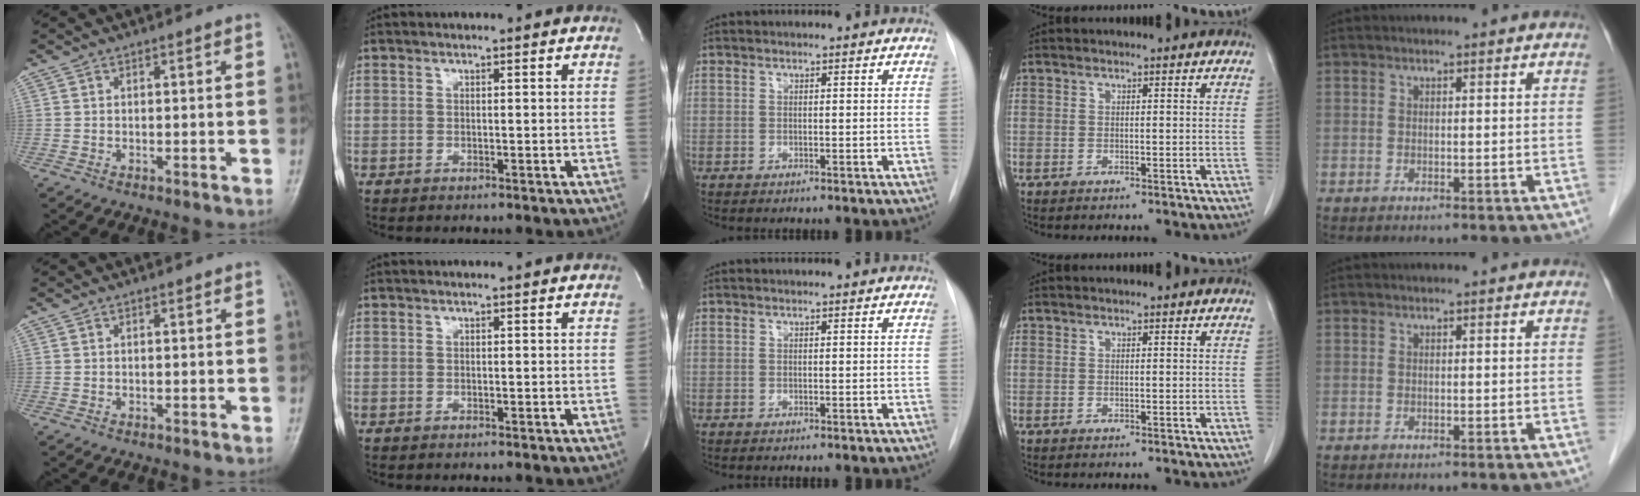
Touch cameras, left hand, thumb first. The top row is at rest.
{}